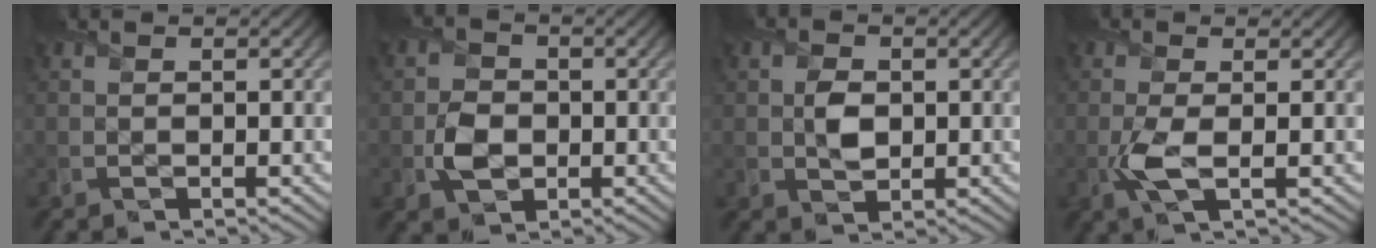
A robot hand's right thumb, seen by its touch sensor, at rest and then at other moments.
{"total": 3.8, "force": [-0.9, 3.0, 2.1], "torque": [-0.048, -0.004, -0.021]}
{"total": 3.1, "force": [0.3, 2.1, 2.2], "torque": [-0.049, -0.001, 0.003]}
{"total": 3.6, "force": [-0.6, 1.2, 3.4], "torque": [-0.084, -0.004, -0.018]}